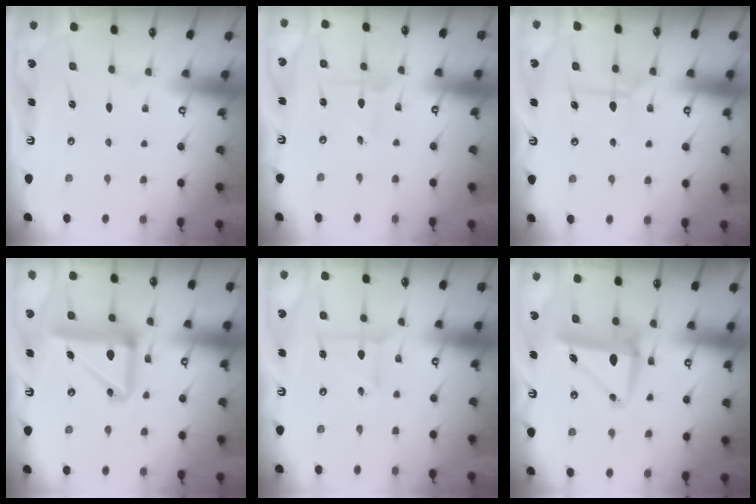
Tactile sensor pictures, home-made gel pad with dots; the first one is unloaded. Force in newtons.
{"total": 1.9, "press": 1.9, "slide": 0.2}
{"total": 5.8, "press": 5.8, "slide": 0.1}
{"total": 15.4, "press": 15.3, "slide": 2.1}
{"total": 3.5, "press": 3.3, "slide": 1.3}
{"total": 9.3, "press": 9.2, "slide": 1.7}